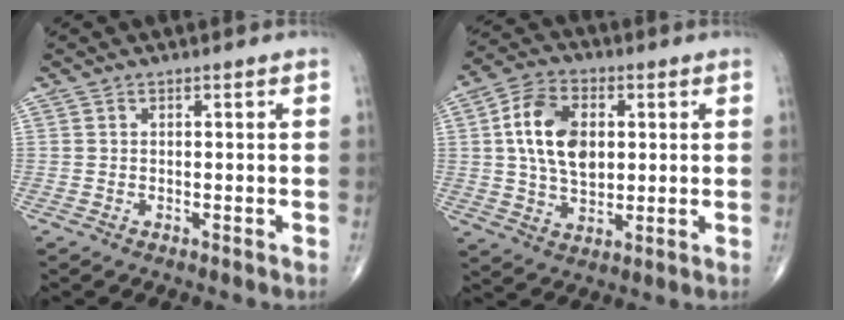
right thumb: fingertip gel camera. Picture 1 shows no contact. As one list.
[{"total": 12.5, "force": [2.0, 8.0, 9.5], "torque": [-0.158, 0.002, 0.034]}]